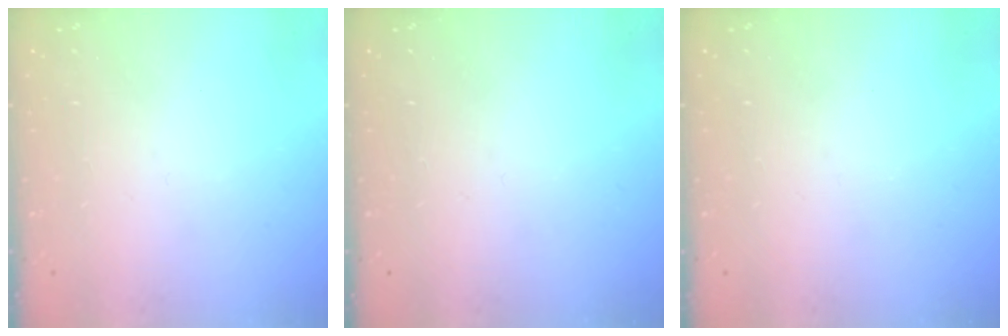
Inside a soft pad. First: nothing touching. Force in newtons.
{"total": 0.0}
{"total": 0.0}